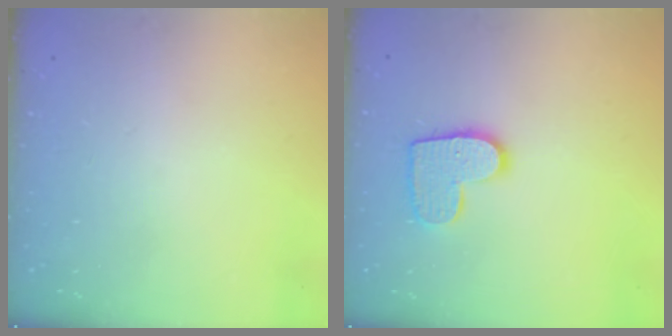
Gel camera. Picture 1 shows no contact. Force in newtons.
{"total": 10.8, "press": 10.8, "slide": 0.5}